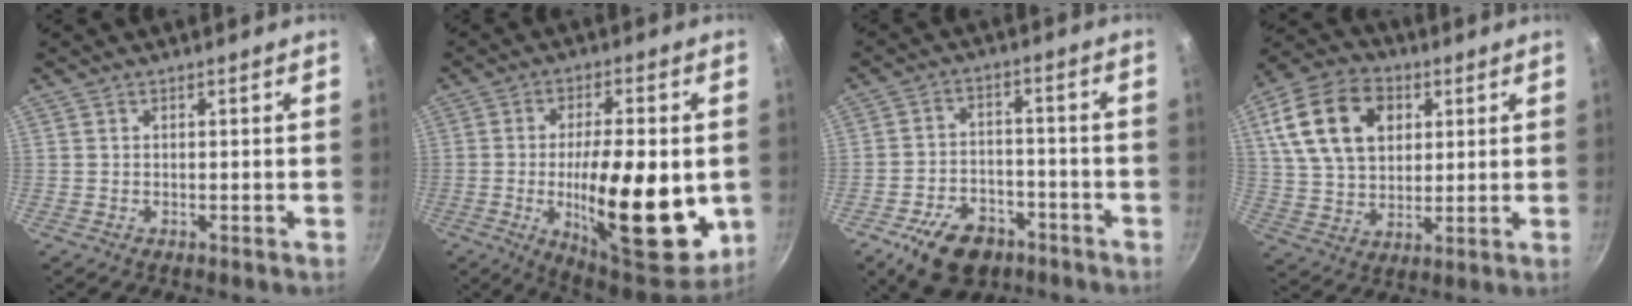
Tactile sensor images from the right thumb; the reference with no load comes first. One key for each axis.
{"total": 23.1, "fx": -3.2, "fy": 8.5, "fz": 21.2, "tx": -0.298, "ty": -0.008, "tz": -0.042}
{"total": 12.5, "fx": -7.3, "fy": 7.7, "fz": 6.6, "tx": -0.090, "ty": 0.046, "tz": -0.113}
{"total": 17.3, "fx": 5.6, "fy": 12.0, "fz": 11.2, "tx": -0.186, "ty": 0.002, "tz": 0.096}